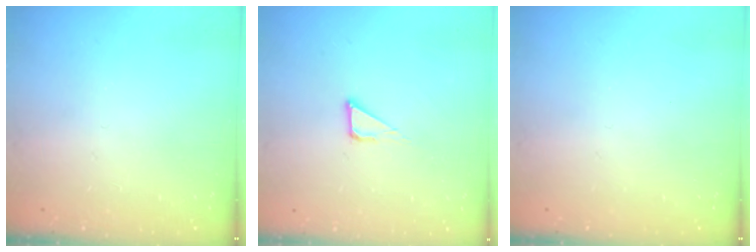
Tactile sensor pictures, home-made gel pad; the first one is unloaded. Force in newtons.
{"total": 3.3, "press": 3.3, "slide": 0.2}
{"total": 0.0}